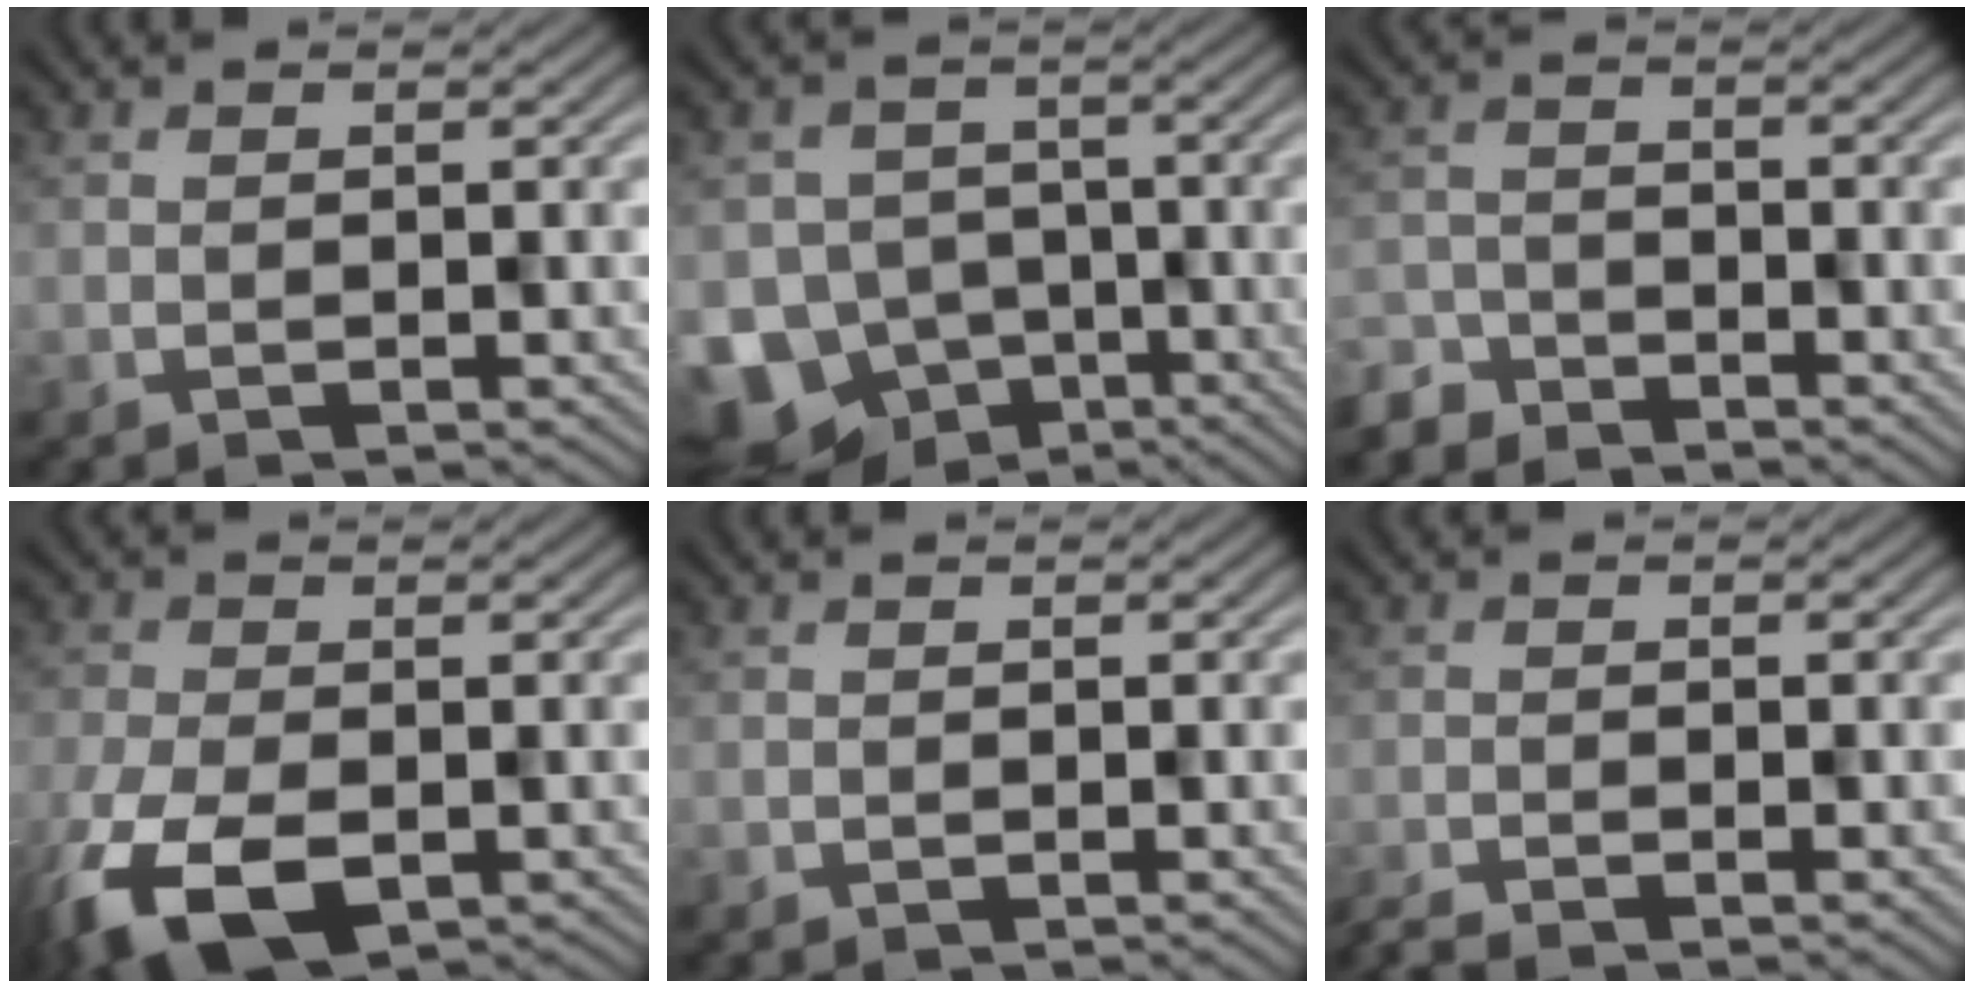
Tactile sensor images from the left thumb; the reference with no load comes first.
{"total": 11.8, "force": [-7.3, 8.7, 3.3], "torque": [-0.091, -0.028, -0.109]}
{"total": 3.4, "force": [-3.2, 1.0, 0.0], "torque": [0.003, -0.002, -0.076]}
{"total": 10.8, "force": [-5.9, 5.2, 7.4], "torque": [-0.166, -0.046, -0.095]}
{"total": 0.0}
{"total": 2.5, "force": [-2.3, -0.1, 1.0], "torque": [-0.025, 0.000, -0.042]}